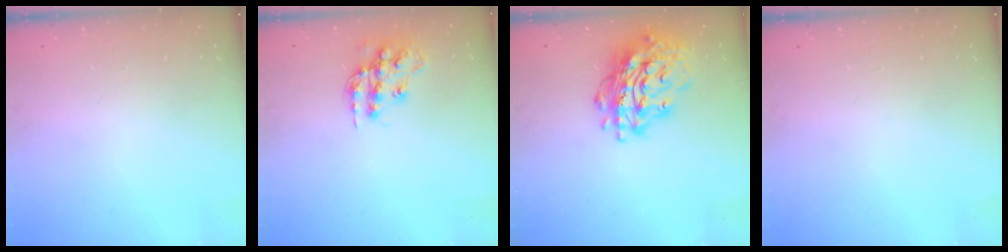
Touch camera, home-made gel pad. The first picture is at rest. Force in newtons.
{"total": 14.2, "press": 14.2, "slide": 0.9}
{"total": 19.1, "press": 19.0, "slide": 1.9}
{"total": 0.0}